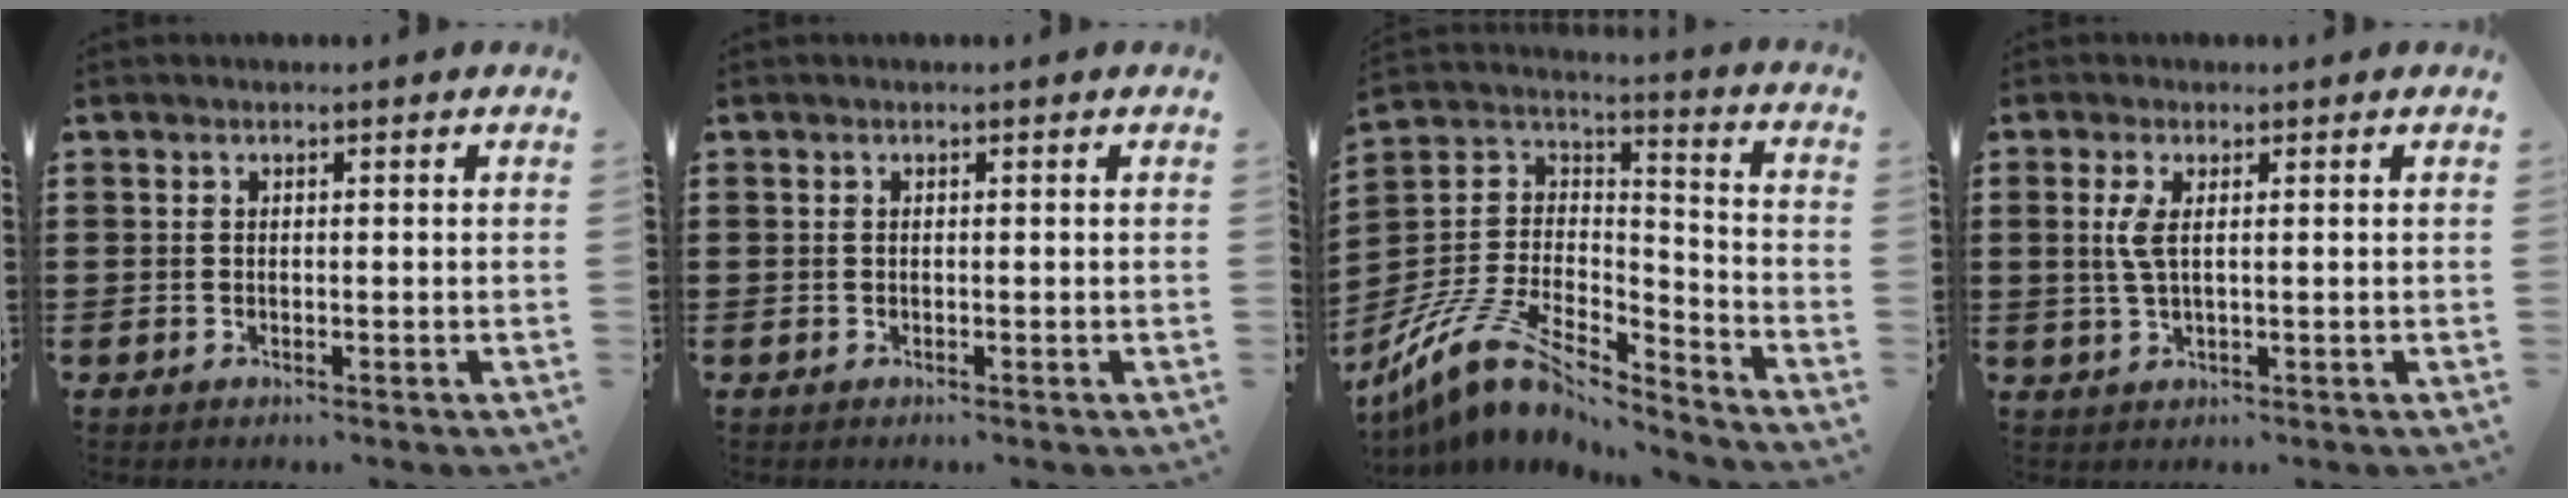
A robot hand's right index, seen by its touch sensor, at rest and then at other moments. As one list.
[{"total": 0.0}, {"total": 11.9, "force": [-8.8, 4.6, 6.6], "torque": [-0.158, 0.018, -0.178]}, {"total": 3.0, "force": [0.6, 0.8, 2.8], "torque": [-0.065, 0.001, 0.007]}]